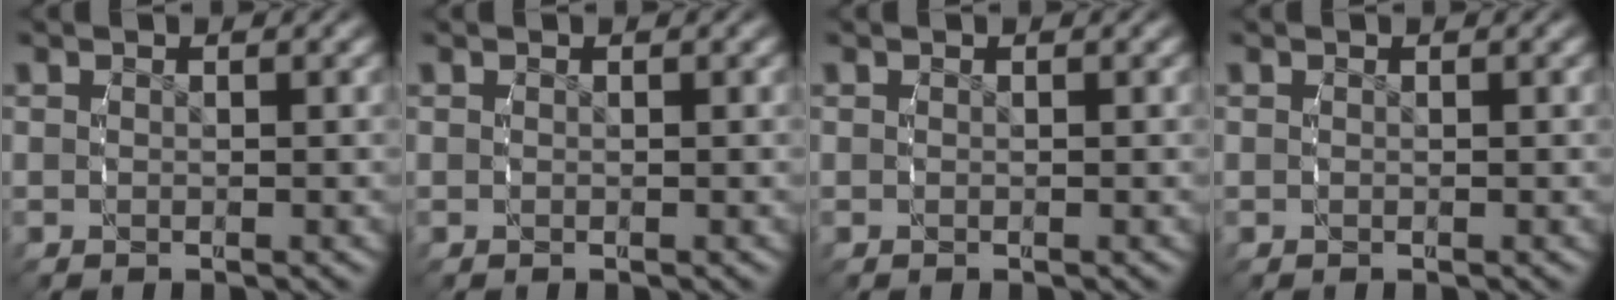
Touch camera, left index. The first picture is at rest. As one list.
[{"total": 0.0}, {"total": 0.0}, {"total": 0.0}]